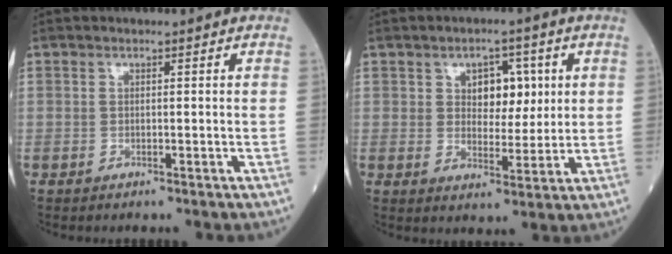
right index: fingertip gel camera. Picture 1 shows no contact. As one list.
[{"total": 6.1, "force": [2.0, 3.6, 4.5], "torque": [-0.059, 0.011, 0.032]}]